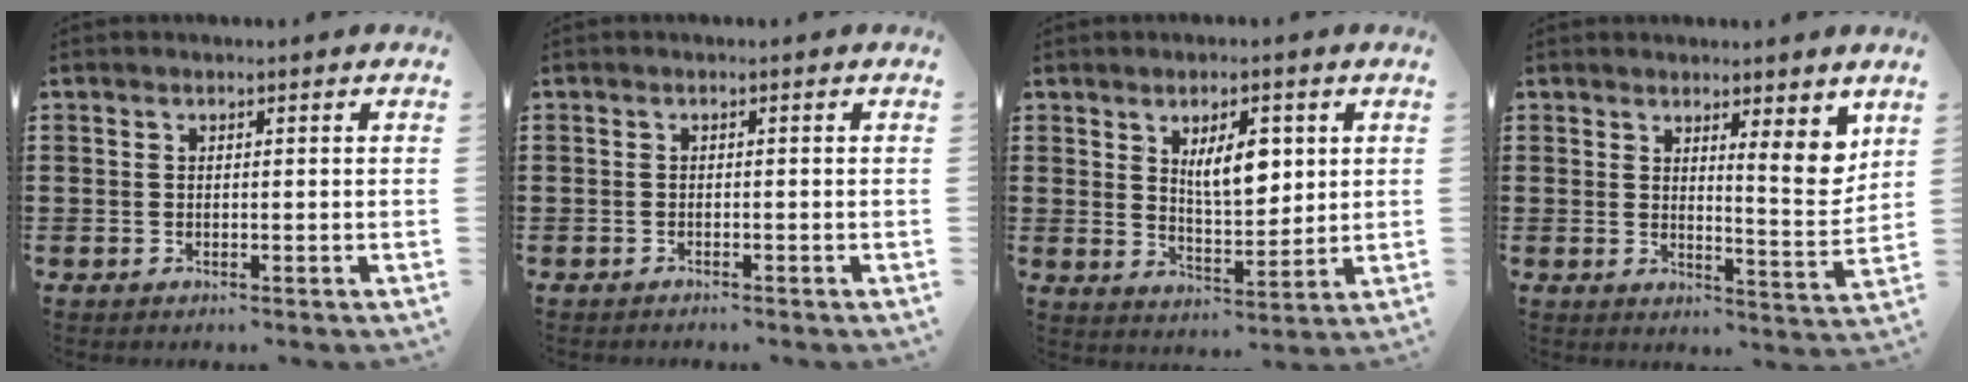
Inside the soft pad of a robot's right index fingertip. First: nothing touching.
{"total": 0.6, "force": [-0.6, 0.0, 0.1], "torque": [-0.003, -0.001, -0.013]}
{"total": 7.0, "force": [2.4, 3.0, 5.8], "torque": [-0.098, -0.001, 0.035]}
{"total": 6.1, "force": [4.1, 1.2, 4.4], "torque": [-0.062, -0.026, 0.063]}